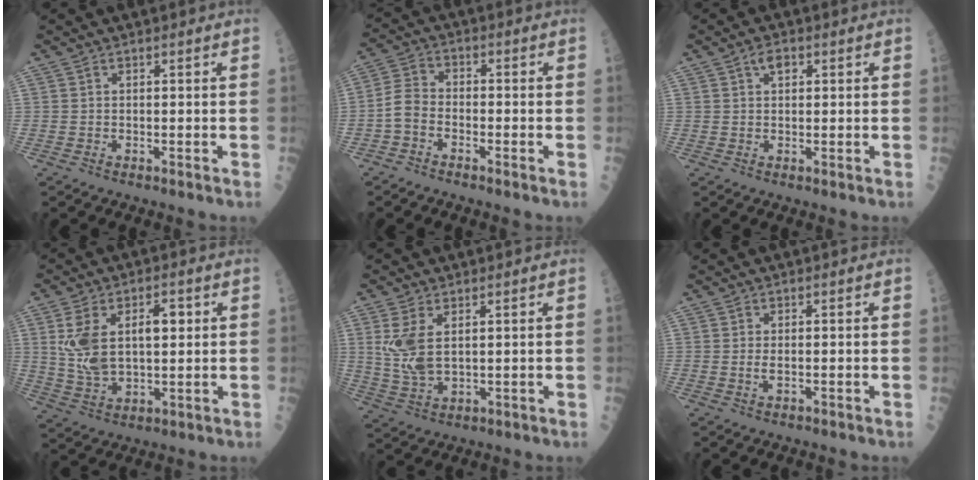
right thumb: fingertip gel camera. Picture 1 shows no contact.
{"total": 4.7, "force": [-2.3, 2.9, 3.0], "torque": [-0.058, 0.026, -0.057]}
{"total": 2.4, "force": [1.1, 1.4, 1.6], "torque": [-0.018, 0.004, 0.015]}
{"total": 12.7, "force": [2.7, 7.0, 10.3], "torque": [-0.185, 0.005, 0.059]}
{"total": 7.5, "force": [2.0, 3.9, 6.1], "torque": [-0.133, -0.008, 0.052]}
{"total": 1.0, "force": [-0.1, 0.4, 1.0], "torque": [-0.021, -0.002, -0.001]}